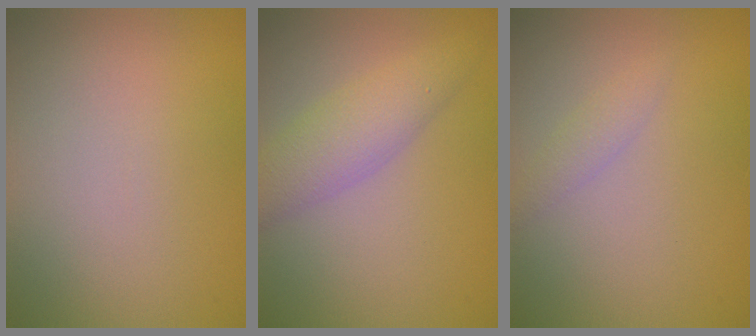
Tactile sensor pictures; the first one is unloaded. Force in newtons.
{"total": 3.8, "press": 3.8, "slide": 0.1}
{"total": 1.2, "press": 1.2, "slide": 0.1}